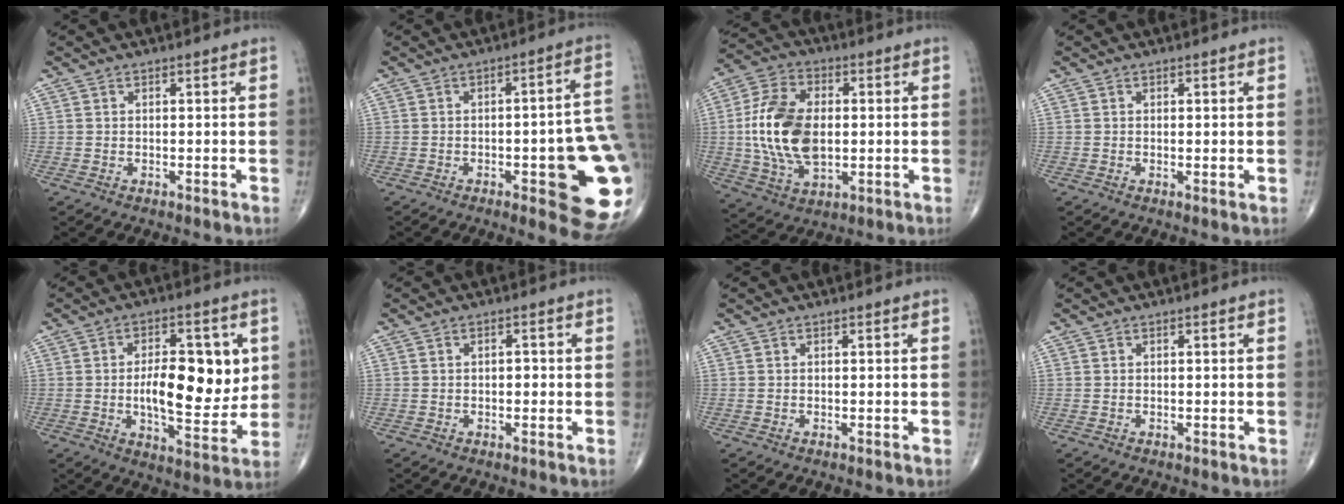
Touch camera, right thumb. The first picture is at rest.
{"total": 19.1, "force": [-3.4, 5.1, 18.1], "torque": [-0.177, 0.014, -0.028]}
{"total": 16.6, "force": [0.1, 10.0, 13.2], "torque": [-0.250, 0.006, 0.004]}
{"total": 0.8, "force": [0.1, 0.2, 0.7], "torque": [-0.014, -0.004, 0.001]}
{"total": 15.5, "force": [1.3, 7.1, 13.7], "torque": [-0.174, -0.013, 0.024]}
{"total": 1.4, "force": [-0.1, 0.9, 1.1], "torque": [-0.008, 0.004, -0.005]}
{"total": 0.0}
{"total": 0.0}